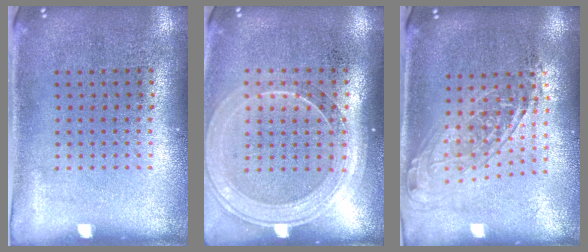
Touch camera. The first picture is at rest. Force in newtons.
{"total": 1.7, "press": 1.5, "slide": 0.6}
{"total": 1.5, "press": 1.2, "slide": 0.9}